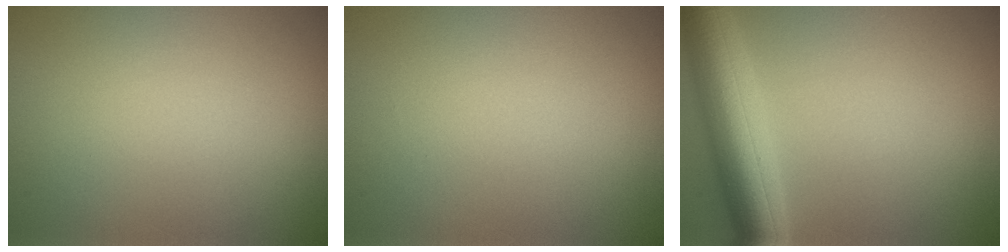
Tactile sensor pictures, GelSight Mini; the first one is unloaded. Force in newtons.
{"total": 0.0}
{"total": 7.5, "press": 7.5, "slide": 0.3}